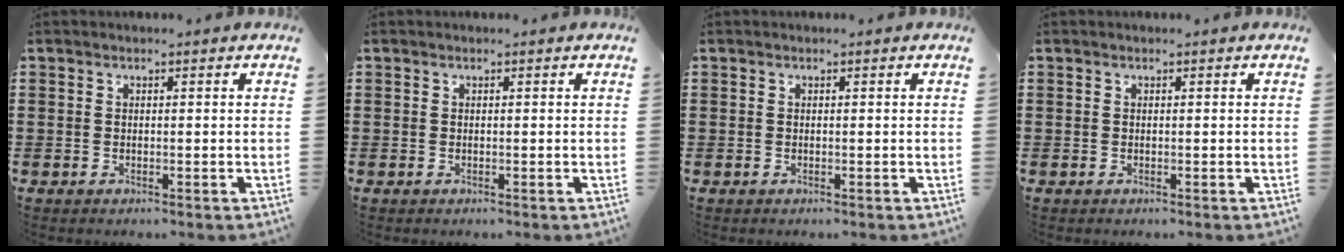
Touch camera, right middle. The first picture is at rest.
{"total": 0.0}
{"total": 0.0}
{"total": 0.0}